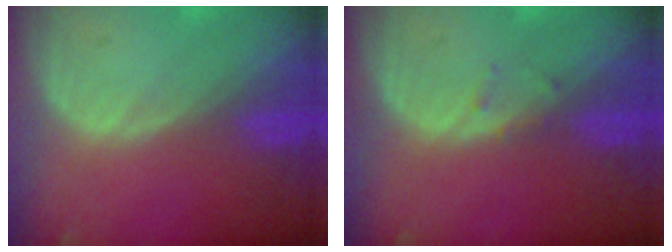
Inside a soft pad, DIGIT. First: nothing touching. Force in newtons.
{"total": 0.8, "press": 0.8, "slide": 0.2}